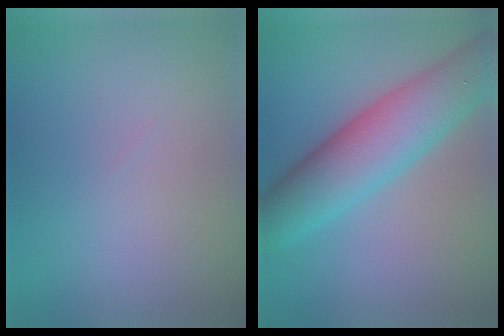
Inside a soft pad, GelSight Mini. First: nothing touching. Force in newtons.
{"total": 8.4, "press": 8.4, "slide": 0.2}